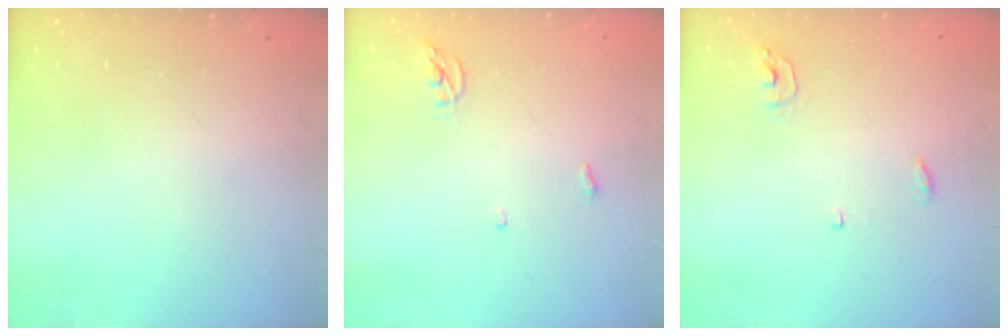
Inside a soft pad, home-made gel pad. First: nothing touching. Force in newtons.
{"total": 3.8, "press": 3.8, "slide": 0.3}
{"total": 3.8, "press": 3.8, "slide": 0.5}